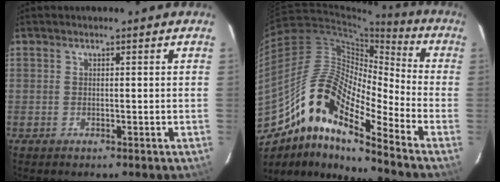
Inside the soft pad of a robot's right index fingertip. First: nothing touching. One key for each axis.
{"total": 17.9, "fx": -10.4, "fy": 4.3, "fz": 13.9, "tx": -0.257, "ty": 0.028, "tz": -0.178}